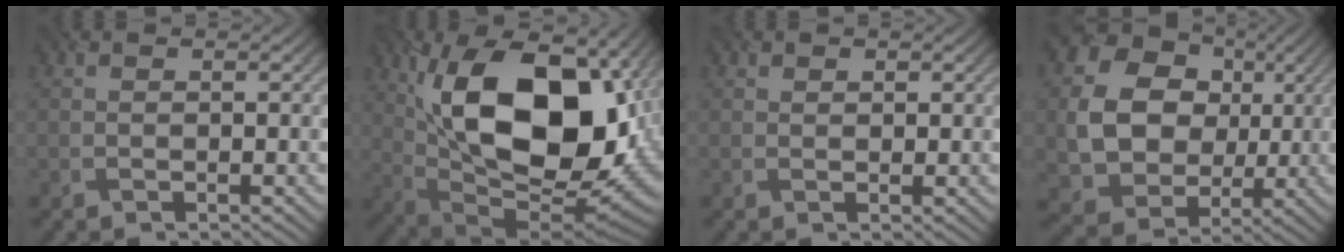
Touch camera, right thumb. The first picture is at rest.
{"total": 19.9, "force": [4.9, 10.7, 16.1], "torque": [-0.277, 0.001, 0.087]}
{"total": 0.8, "force": [0.6, 0.5, 0.2], "torque": [-0.003, -0.003, 0.010]}
{"total": 12.5, "force": [1.7, 10.4, 6.8], "torque": [-0.142, -0.002, 0.022]}